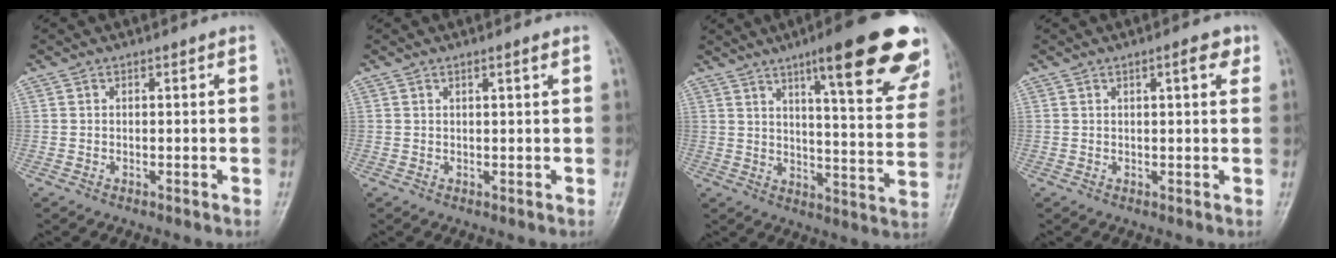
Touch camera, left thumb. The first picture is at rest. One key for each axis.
{"total": 1.2, "fx": 0.7, "fy": -0.1, "fz": 0.9, "tx": -0.017, "ty": -0.003, "tz": 0.012}
{"total": 24.4, "fx": 14.6, "fy": 5.0, "fz": 18.8, "tx": -0.219, "ty": -0.051, "tz": 0.191}
{"total": 3.3, "fx": 1.6, "fy": 0.9, "fz": 2.8, "tx": -0.033, "ty": -0.003, "tz": 0.020}